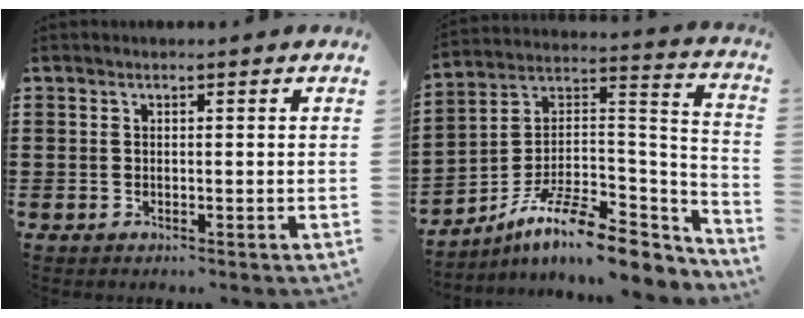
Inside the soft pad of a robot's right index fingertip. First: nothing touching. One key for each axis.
{"total": 12.3, "fx": -8.7, "fy": 3.6, "fz": 8.0, "tx": -0.144, "ty": 0.012, "tz": -0.155}